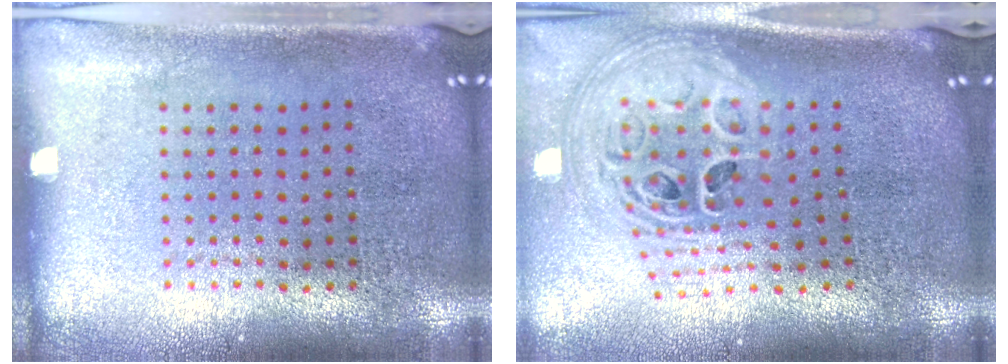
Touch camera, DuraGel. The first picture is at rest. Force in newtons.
{"total": 3.0, "press": 2.0, "slide": 2.2}